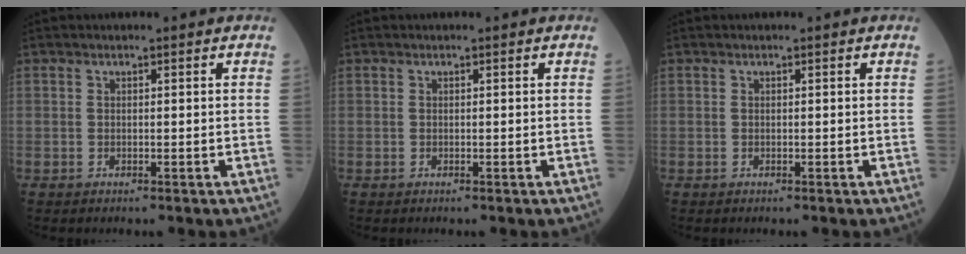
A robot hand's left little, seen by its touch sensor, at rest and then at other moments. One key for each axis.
{"total": 0.0}
{"total": 0.0}